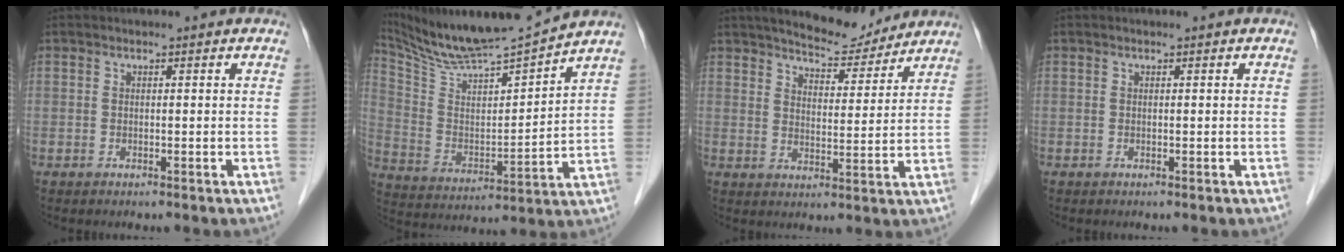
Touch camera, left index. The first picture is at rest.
{"total": 14.0, "force": [13.1, -1.1, 4.7], "torque": [-0.098, -0.010, 0.242]}
{"total": 8.4, "force": [7.8, 2.0, 2.5], "torque": [-0.038, -0.005, 0.117]}
{"total": 0.0}